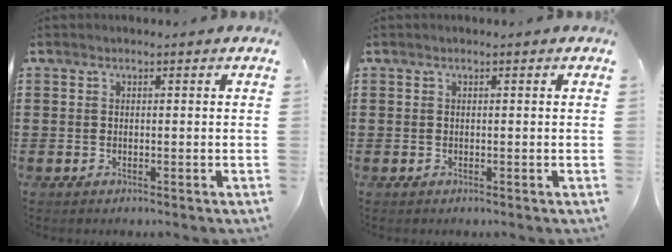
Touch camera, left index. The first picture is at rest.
{"total": 0.0}